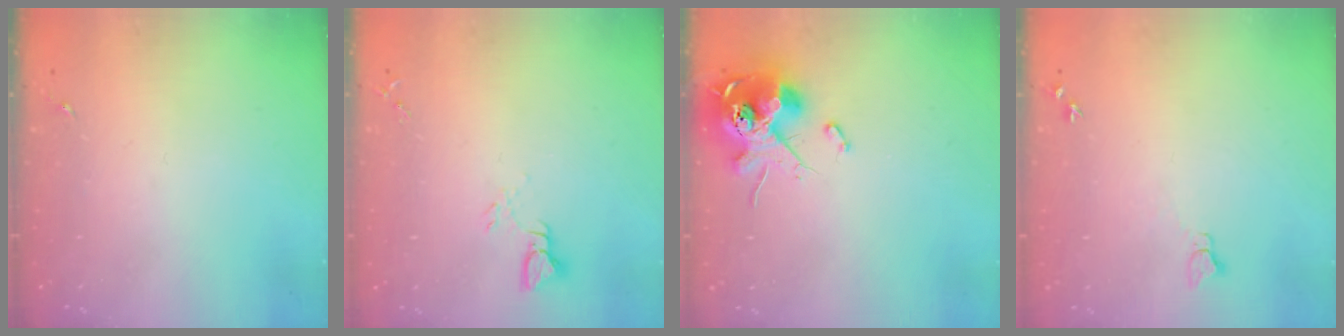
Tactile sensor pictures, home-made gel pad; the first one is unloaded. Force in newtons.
{"total": 3.5, "press": 3.4, "slide": 0.3}
{"total": 14.0, "press": 13.9, "slide": 1.5}
{"total": 4.1, "press": 4.0, "slide": 0.5}